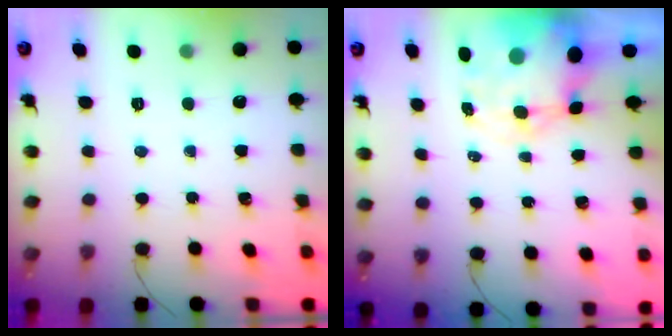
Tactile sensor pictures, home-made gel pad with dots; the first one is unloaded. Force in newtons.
{"total": 9.3, "press": 9.0, "slide": 2.4}